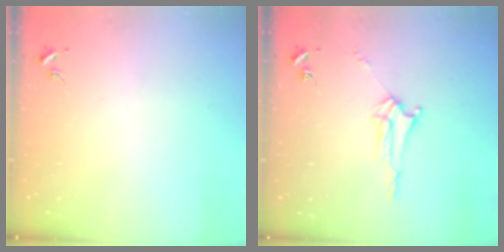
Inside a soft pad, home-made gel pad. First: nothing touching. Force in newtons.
{"total": 3.0, "press": 3.0, "slide": 0.3}